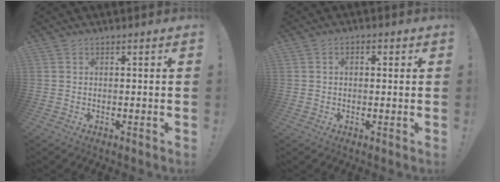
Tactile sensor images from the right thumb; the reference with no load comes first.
{"total": 1.8, "force": [-0.1, 1.2, 1.3], "torque": [-0.015, 0.003, -0.007]}